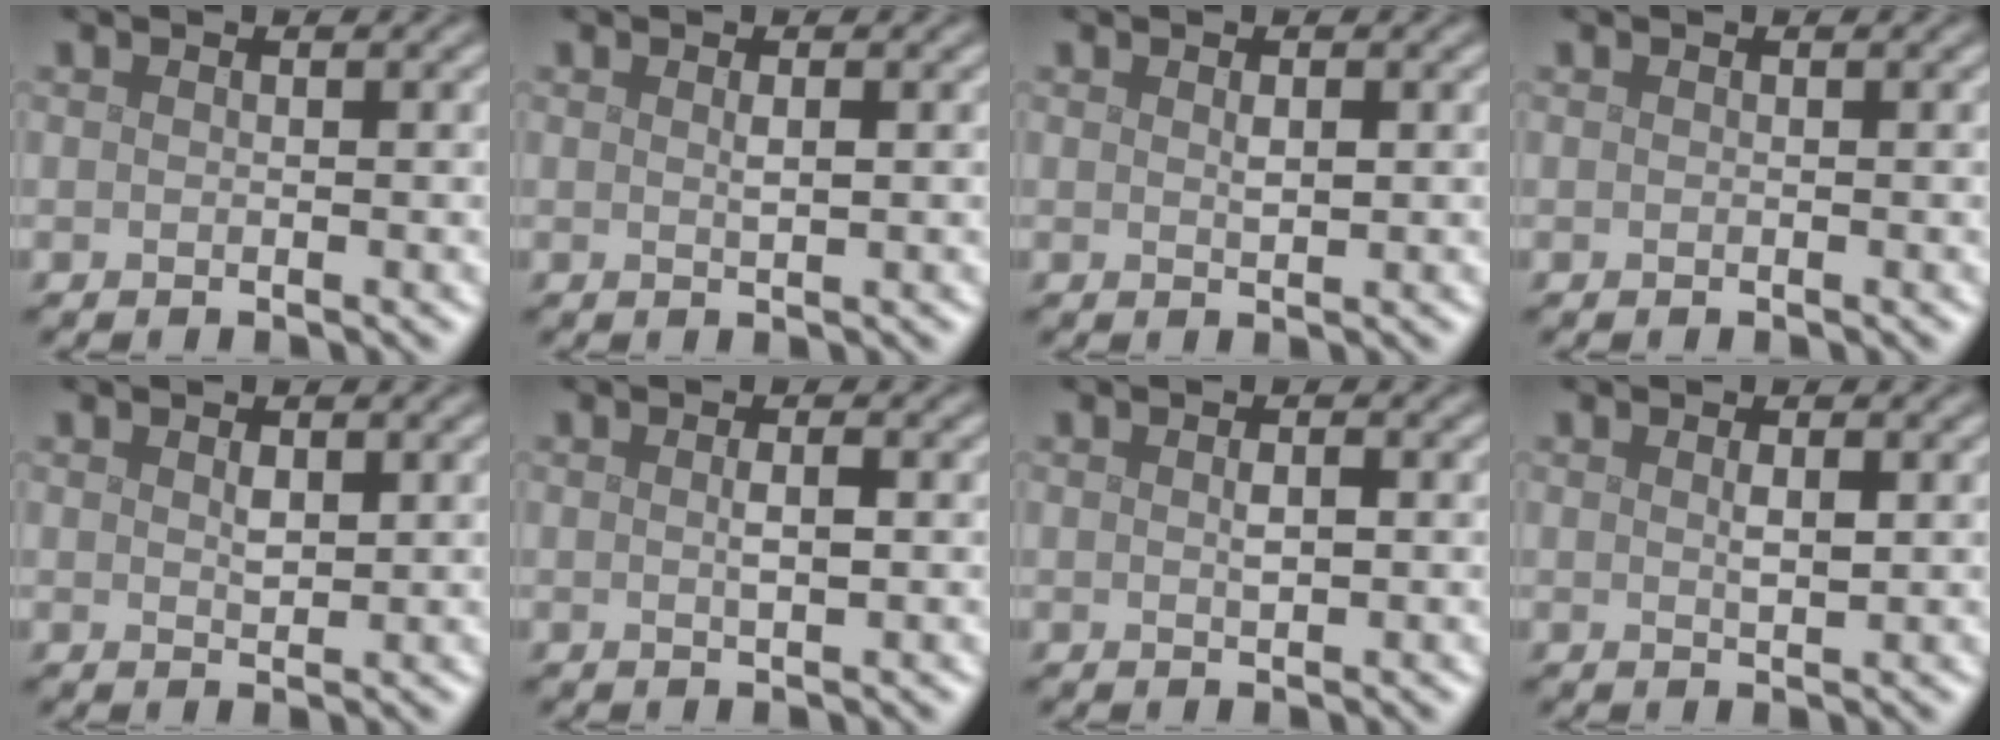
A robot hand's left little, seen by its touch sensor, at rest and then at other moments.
{"total": 0.9, "force": [0.3, 0.2, 0.8], "torque": [-0.017, 0.001, 0.005]}
{"total": 1.1, "force": [0.3, 0.5, 1.0], "torque": [-0.021, -0.001, 0.007]}
{"total": 0.0}
{"total": 1.3, "force": [0.5, 0.6, 1.0], "torque": [-0.019, -0.002, 0.012]}
{"total": 1.5, "force": [0.1, 0.3, 1.4], "torque": [-0.027, 0.001, 0.001]}
{"total": 1.3, "force": [0.2, 0.5, 1.2], "torque": [-0.023, 0.000, 0.003]}
{"total": 1.4, "force": [0.4, 0.4, 1.3], "torque": [-0.027, -0.001, 0.008]}